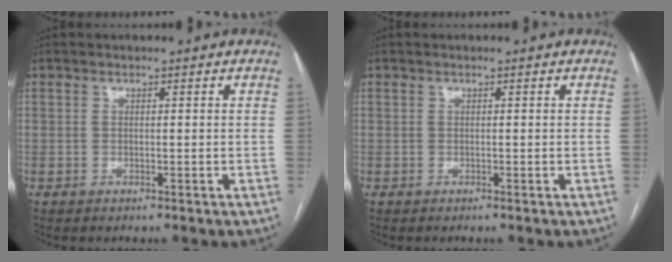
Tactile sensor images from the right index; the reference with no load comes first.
{"total": 0.0}